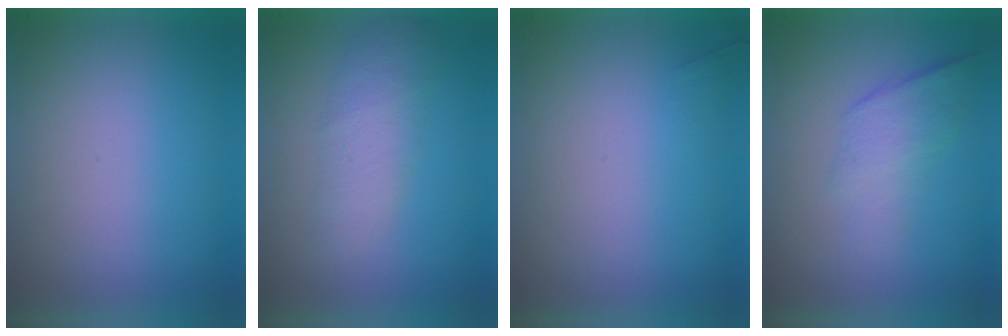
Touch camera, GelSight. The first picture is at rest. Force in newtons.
{"total": 2.3}
{"total": 1.1}
{"total": 2.2}